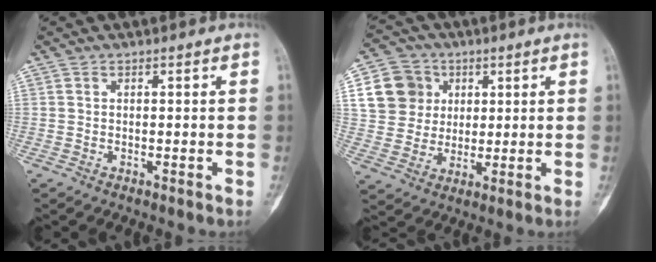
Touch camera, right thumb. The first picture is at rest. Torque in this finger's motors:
{"motor_torque": [1.22, 1.36, 0.24, -0.13, 0.00]}